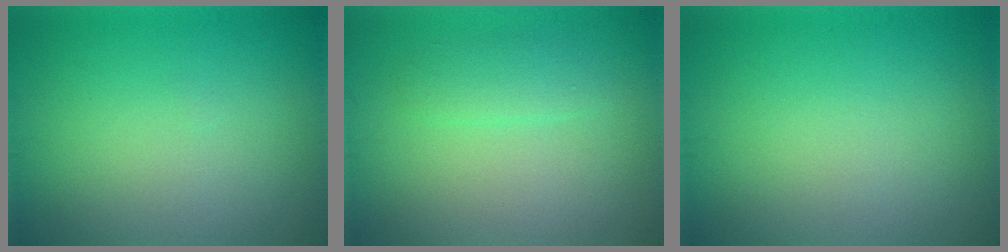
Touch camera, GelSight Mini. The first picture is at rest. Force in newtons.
{"total": 1.6, "press": 1.6, "slide": 0.0}
{"total": 0.0}